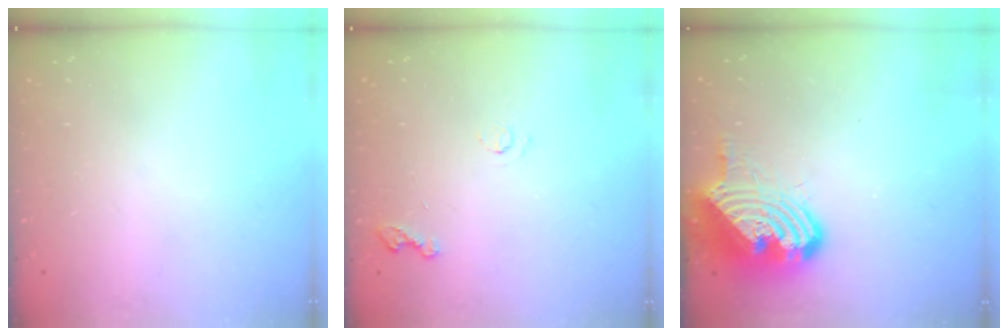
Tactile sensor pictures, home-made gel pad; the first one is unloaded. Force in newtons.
{"total": 4.0, "press": 4.0, "slide": 0.5}
{"total": 14.6, "press": 14.5, "slide": 1.9}